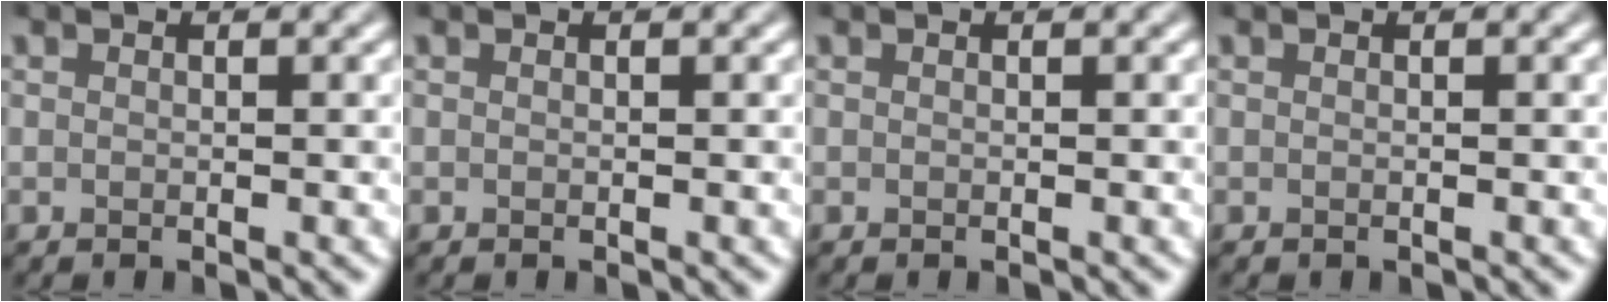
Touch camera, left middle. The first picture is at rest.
{"total": 0.0}
{"total": 0.0}
{"total": 0.0}